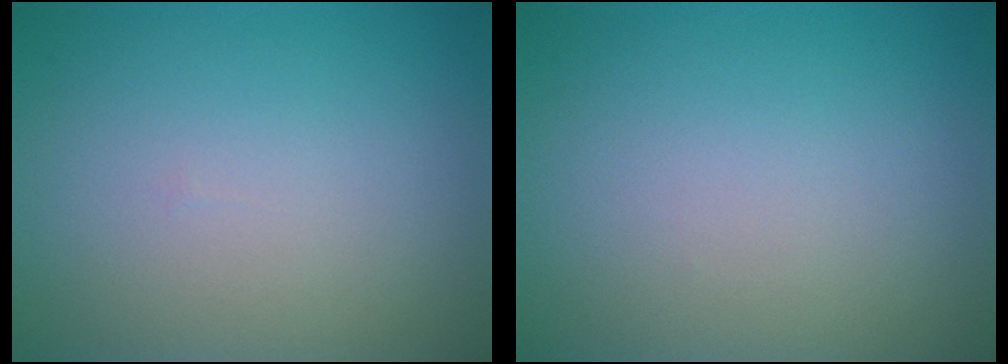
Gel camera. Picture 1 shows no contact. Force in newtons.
{"total": 0.0}